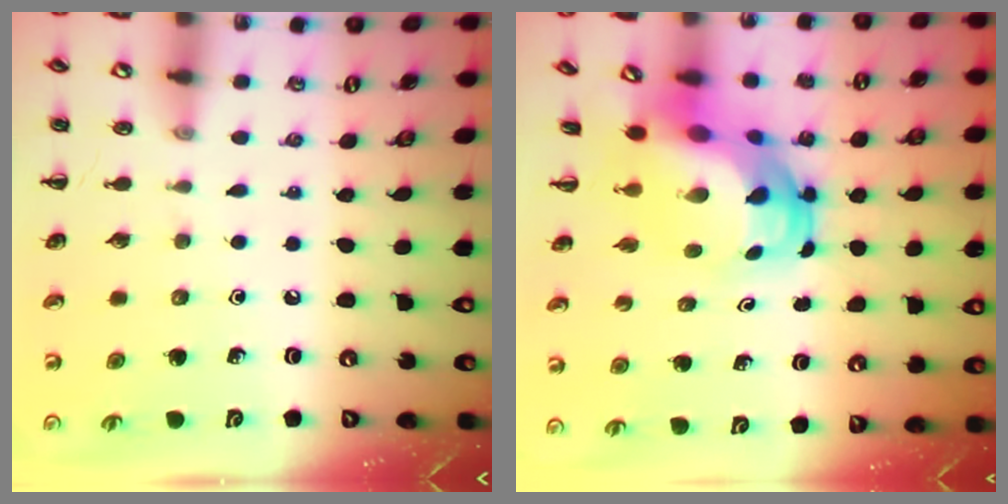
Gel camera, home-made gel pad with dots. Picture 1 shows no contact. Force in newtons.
{"total": 7.9, "press": 7.5, "slide": 2.4}